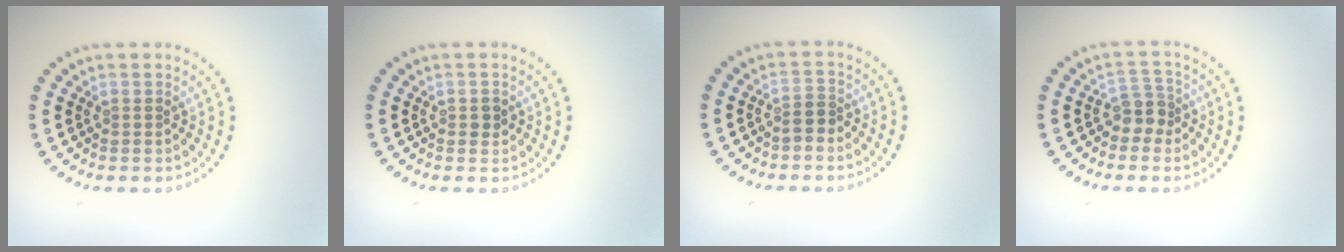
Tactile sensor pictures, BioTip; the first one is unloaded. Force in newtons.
{"total": 1.0, "press": 1.0, "slide": 0.2}
{"total": 1.2, "press": 0.9, "slide": 0.7}
{"total": 2.2, "press": 1.6, "slide": 1.4}